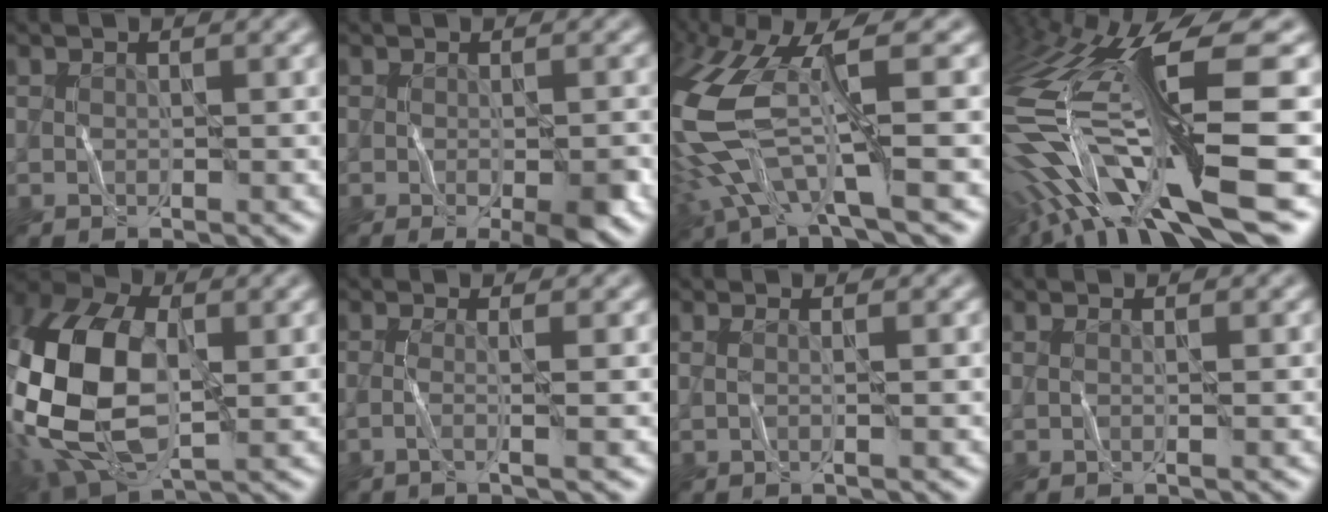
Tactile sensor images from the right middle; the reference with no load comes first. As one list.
[{"total": 3.3, "force": [-1.3, 0.3, 3.0], "torque": [-0.044, -0.003, -0.008]}, {"total": 10.5, "force": [-1.7, 3.5, 9.7], "torque": [-0.226, -0.002, -0.033]}, {"total": 14.7, "force": [-3.6, 2.7, 14.0], "torque": [-0.273, 0.014, -0.041]}, {"total": 13.4, "force": [-1.0, 7.8, 10.8], "torque": [-0.253, 0.006, -0.019]}, {"total": 1.8, "force": [-0.5, 0.2, 1.7], "torque": [-0.031, 0.000, -0.012]}, {"total": 1.0, "force": [0.0, 0.3, 0.9], "torque": [-0.012, -0.001, -0.010]}, {"total": 0.7, "force": [0.1, 0.3, 0.6], "torque": [-0.002, -0.001, -0.008]}]